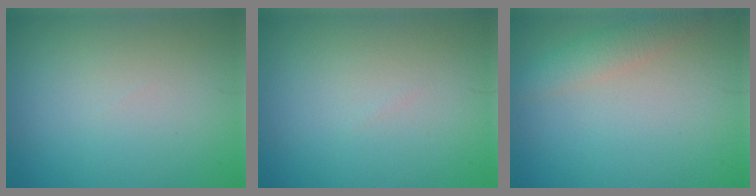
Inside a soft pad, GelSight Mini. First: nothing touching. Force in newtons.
{"total": 0.0}
{"total": 2.3, "press": 2.3, "slide": 0.1}